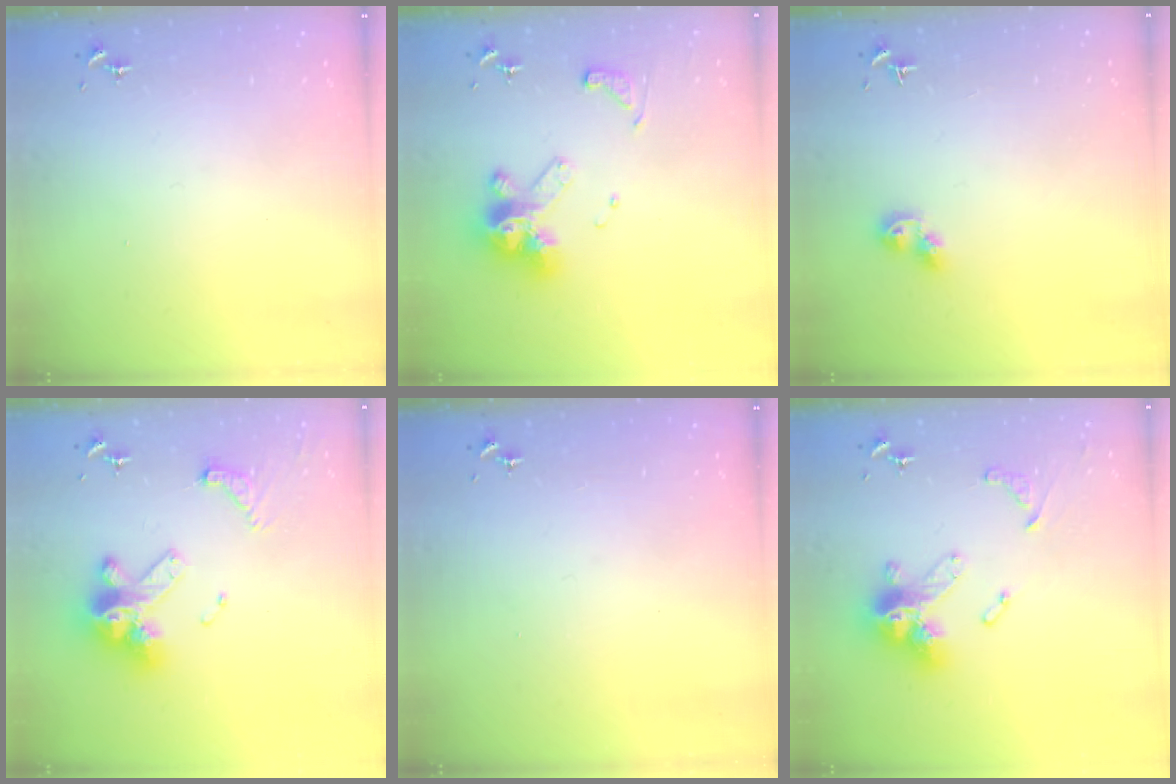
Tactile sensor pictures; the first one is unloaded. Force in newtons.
{"total": 14.2, "press": 14.0, "slide": 1.8}
{"total": 7.1, "press": 7.1, "slide": 0.8}
{"total": 17.1, "press": 17.0, "slide": 1.9}
{"total": 0.0}
{"total": 16.6, "press": 16.6, "slide": 1.5}